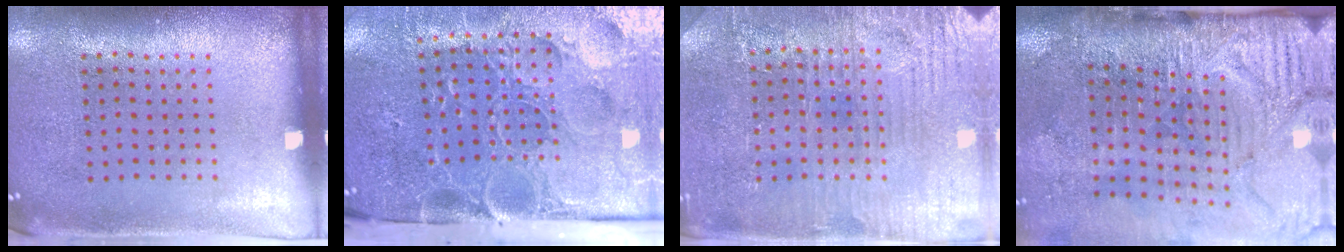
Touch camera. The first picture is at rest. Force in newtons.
{"total": 5.2, "press": 4.1, "slide": 3.3}
{"total": 3.6, "press": 3.5, "slide": 0.6}
{"total": 5.1, "press": 4.2, "slide": 2.9}